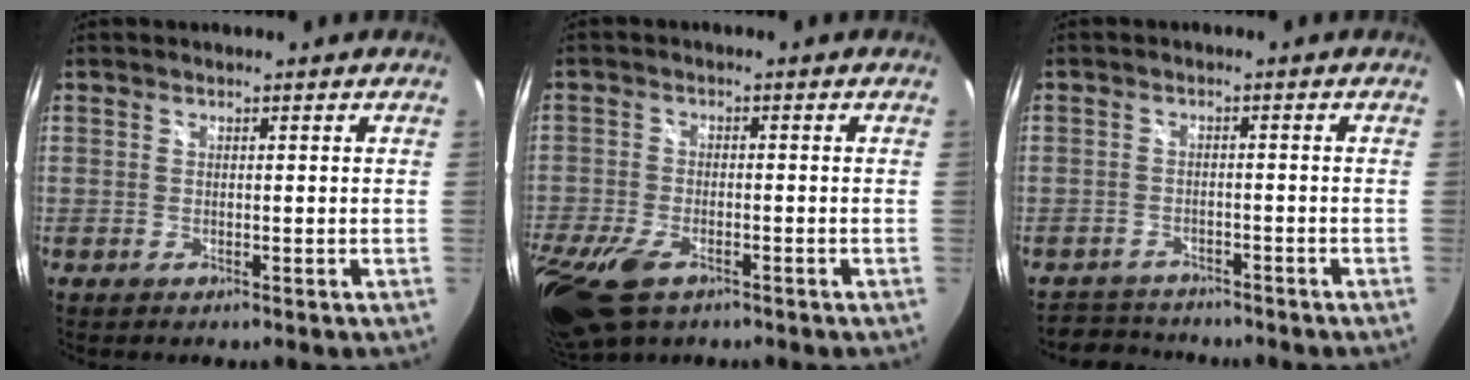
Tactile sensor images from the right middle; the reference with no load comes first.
{"total": 13.0, "force": [-7.6, 6.7, 8.1], "torque": [-0.217, -0.042, -0.136]}
{"total": 4.3, "force": [-3.9, 1.7, -0.3], "torque": [-0.008, 0.016, -0.068]}